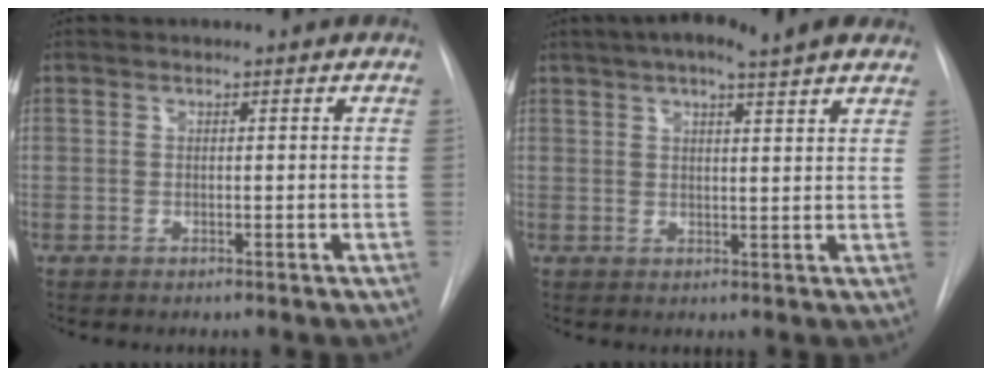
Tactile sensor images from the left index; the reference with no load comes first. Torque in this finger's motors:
{"motor_torque": [0.91, -0.85, 0.03, 0.09]}